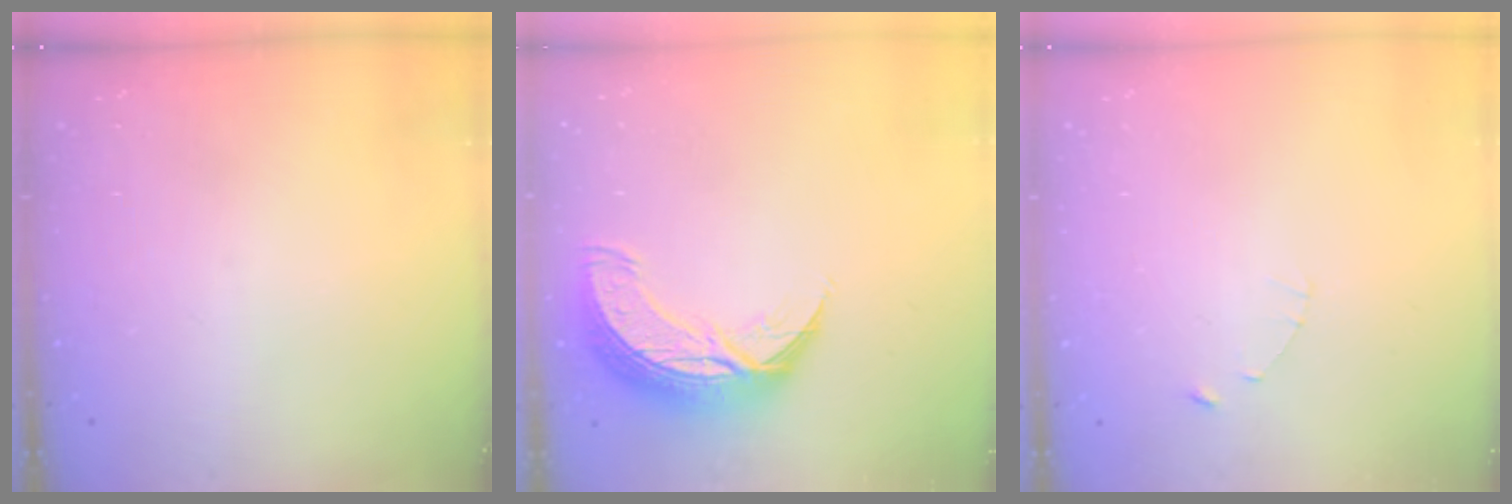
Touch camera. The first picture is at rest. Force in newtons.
{"total": 10.8, "press": 10.7, "slide": 1.0}
{"total": 1.0, "press": 1.0, "slide": 0.2}